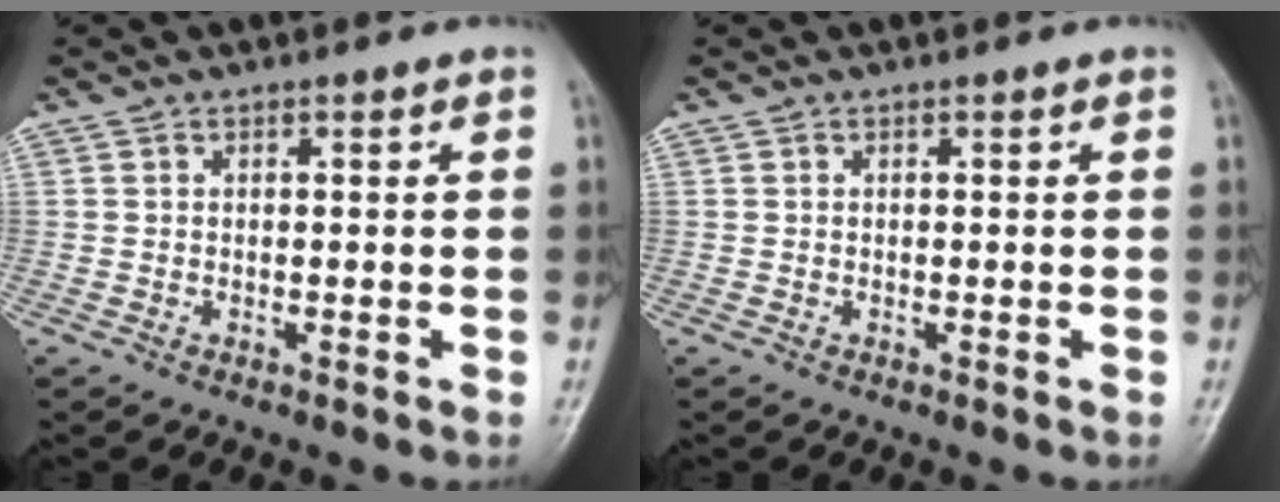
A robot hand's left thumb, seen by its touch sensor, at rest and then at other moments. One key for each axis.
{"total": 0.0}